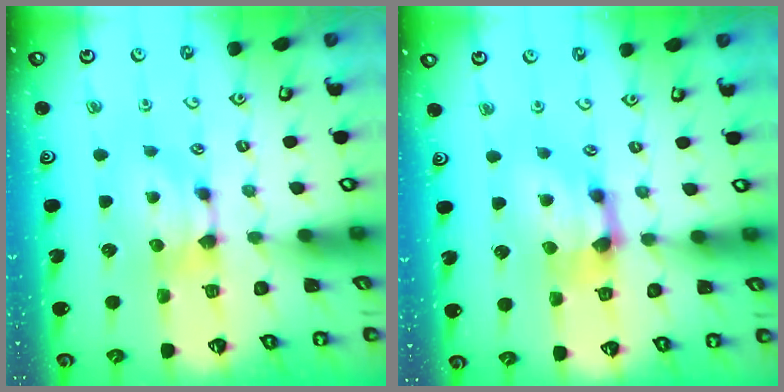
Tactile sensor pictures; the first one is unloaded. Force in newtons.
{"total": 2.4, "press": 1.6, "slide": 1.8}